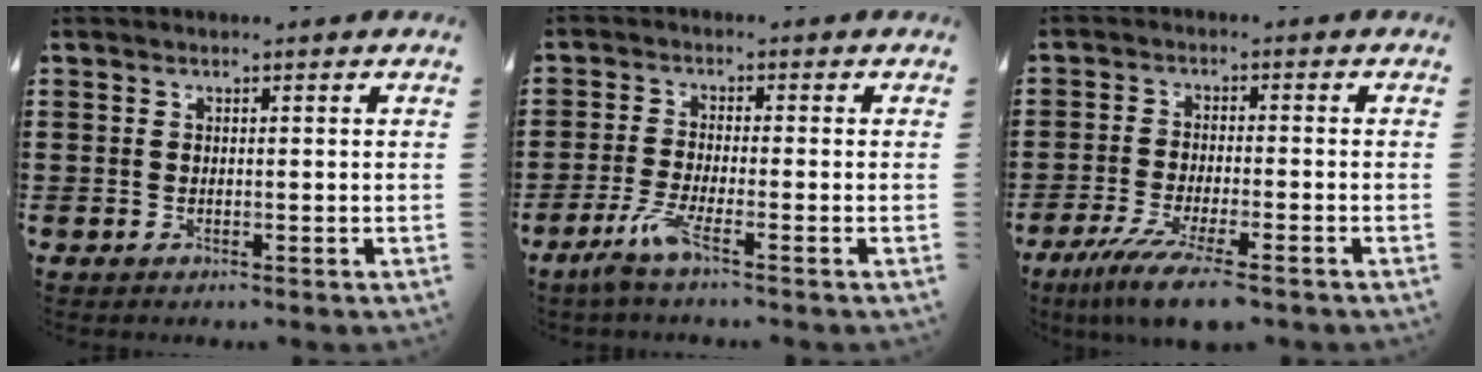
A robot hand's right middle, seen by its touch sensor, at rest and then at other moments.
{"total": 4.3, "force": [-2.5, 0.2, 3.5], "torque": [-0.086, -0.013, -0.051]}
{"total": 7.3, "force": [-5.5, 0.5, 4.8], "torque": [-0.099, -0.019, -0.102]}